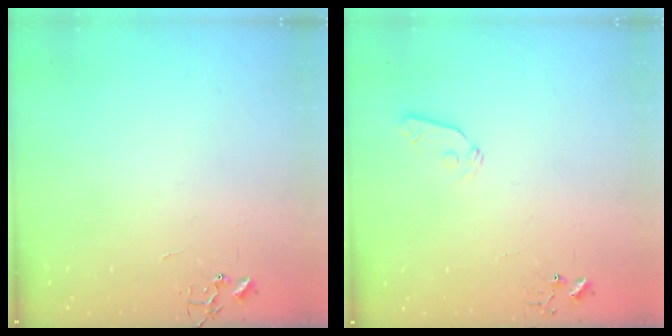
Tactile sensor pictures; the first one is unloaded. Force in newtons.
{"total": 6.0, "press": 5.9, "slide": 0.9}